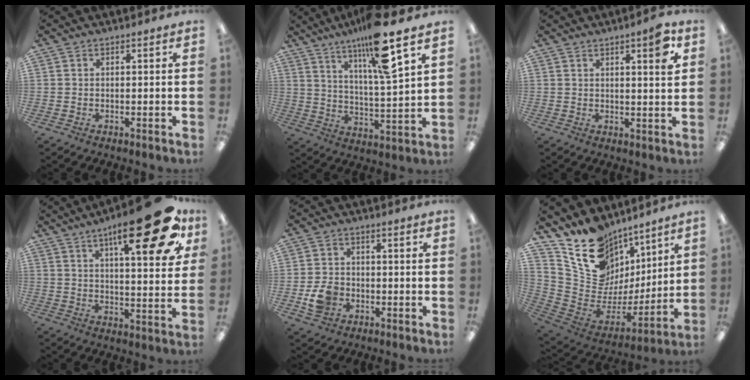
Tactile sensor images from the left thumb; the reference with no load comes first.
{"total": 16.3, "force": [11.5, 1.8, 11.3], "torque": [-0.192, -0.058, 0.177]}
{"total": 5.6, "force": [3.2, 0.8, 4.5], "torque": [-0.062, -0.014, 0.046]}
{"total": 23.4, "force": [12.9, 6.5, 18.4], "torque": [-0.250, -0.070, 0.189]}
{"total": 6.4, "force": [-2.1, 5.1, 3.2], "torque": [-0.054, 0.003, -0.040]}
{"total": 17.2, "force": [11.8, 11.6, 5.0], "torque": [-0.106, -0.099, 0.229]}